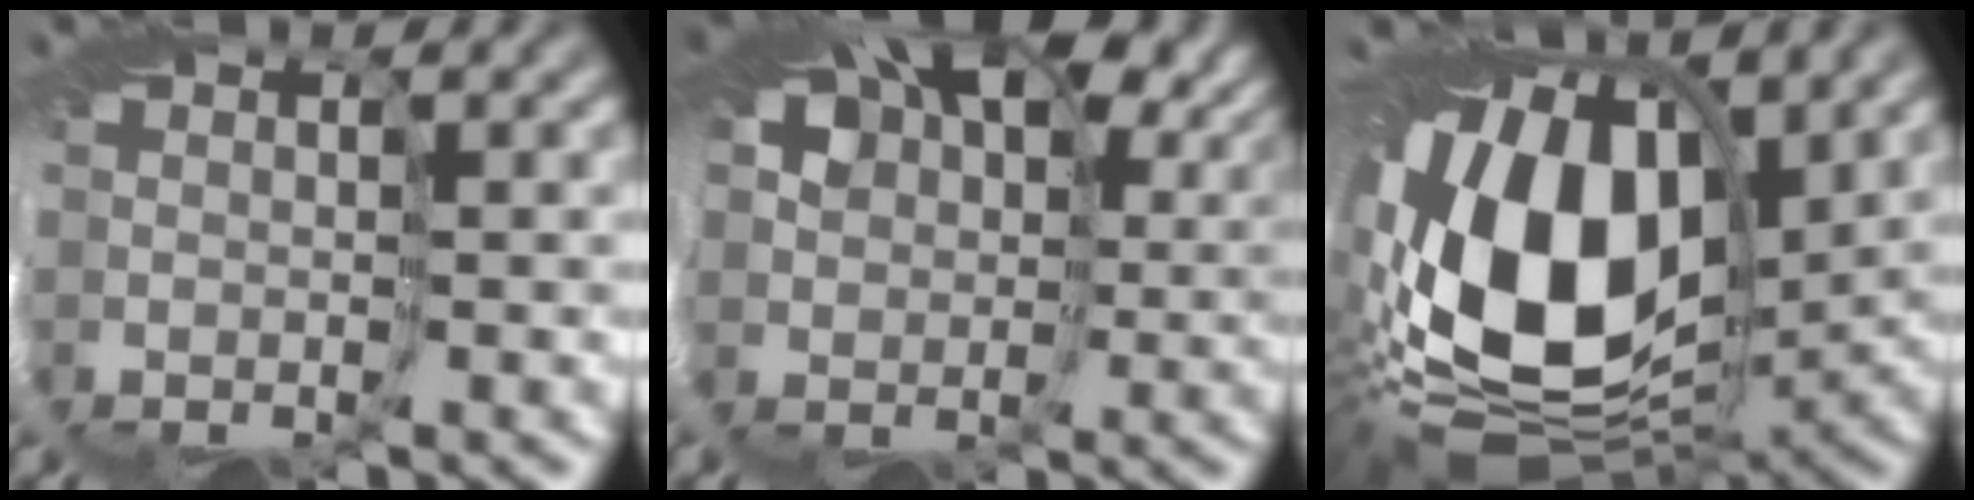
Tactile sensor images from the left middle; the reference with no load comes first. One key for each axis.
{"total": 15.5, "fx": 7.6, "fy": 10.7, "fz": 8.3, "tx": -0.198, "ty": 0.044, "tz": 0.142}
{"total": 15.8, "fx": 1.9, "fy": 10.2, "fz": 12.0, "tx": -0.264, "ty": -0.006, "tz": 0.031}